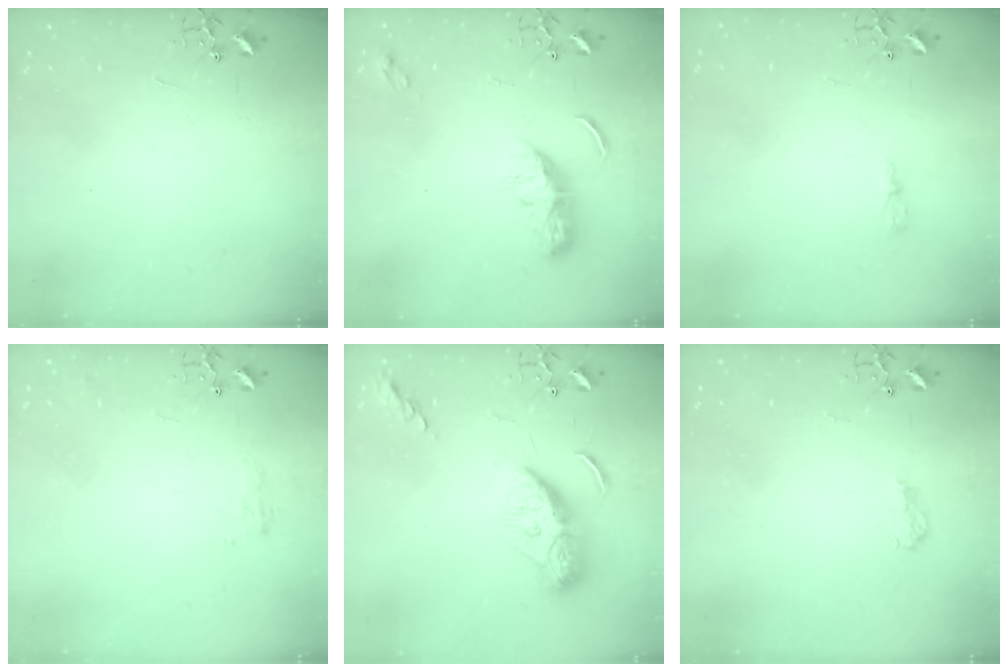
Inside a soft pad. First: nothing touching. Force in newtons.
{"total": 8.2, "press": 8.2, "slide": 0.4}
{"total": 3.5, "press": 3.5, "slide": 0.5}
{"total": 7.6, "press": 7.6, "slide": 0.8}
{"total": 11.6, "press": 11.6, "slide": 1.0}
{"total": 7.9, "press": 7.8, "slide": 0.8}